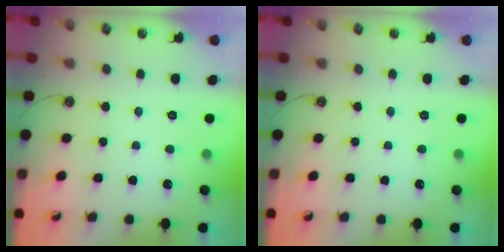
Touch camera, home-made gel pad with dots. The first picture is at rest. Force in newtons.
{"total": 0.0}